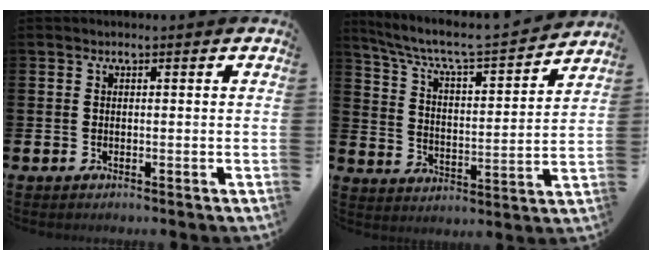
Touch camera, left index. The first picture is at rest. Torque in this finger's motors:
{"motor_torque": [0.82, -1.32, 0.38, 0.15]}